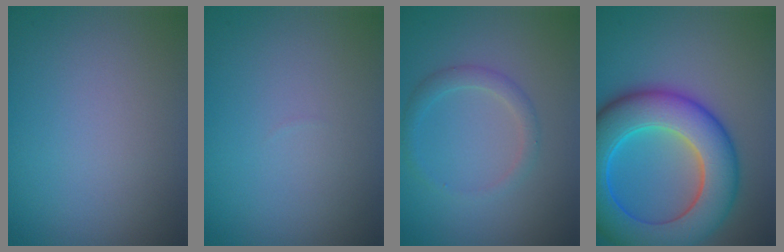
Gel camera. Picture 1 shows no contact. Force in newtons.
{"total": 0.0}
{"total": 1.7, "press": 1.7, "slide": 0.0}
{"total": 10.8, "press": 10.8, "slide": 0.3}